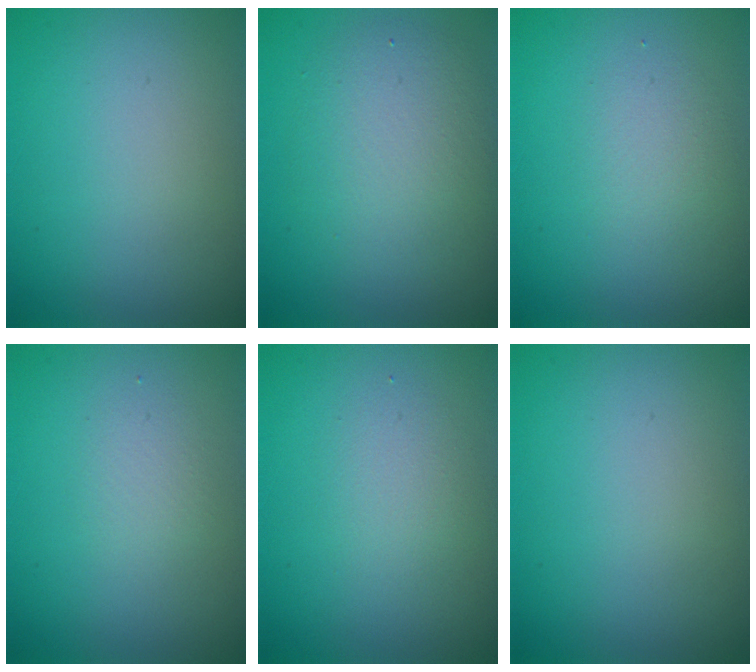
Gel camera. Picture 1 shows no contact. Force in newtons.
{"total": 4.4, "press": 4.4, "slide": 0.0}
{"total": 1.7, "press": 1.7, "slide": 0.0}
{"total": 1.4, "press": 1.4, "slide": 0.1}
{"total": 1.8, "press": 1.8, "slide": 0.1}
{"total": 0.0}